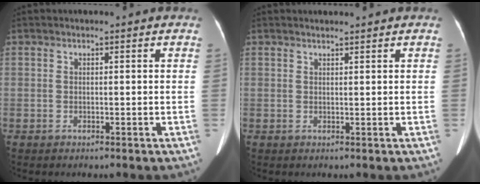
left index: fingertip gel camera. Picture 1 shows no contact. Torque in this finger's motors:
{"motor_torque": [-0.04, 0.17, -0.06, -0.01]}